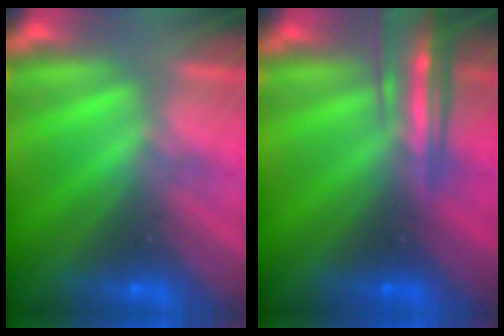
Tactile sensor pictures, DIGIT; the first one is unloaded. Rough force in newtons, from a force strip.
{"total": 5.9}